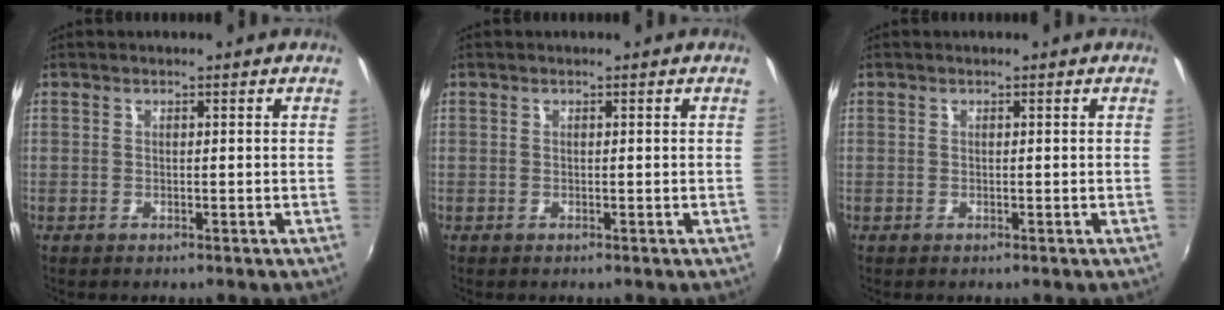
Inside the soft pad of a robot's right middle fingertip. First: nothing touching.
{"total": 0.0}
{"total": 0.0}